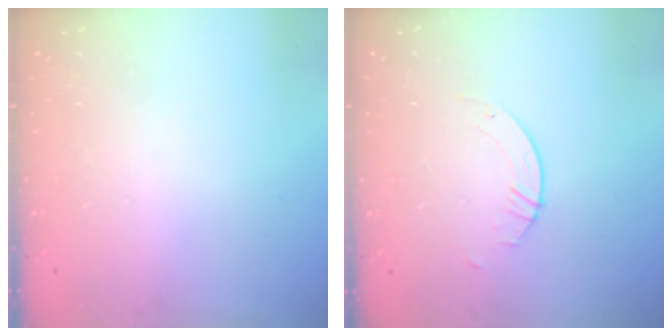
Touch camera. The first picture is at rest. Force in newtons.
{"total": 2.1, "press": 2.1, "slide": 0.1}